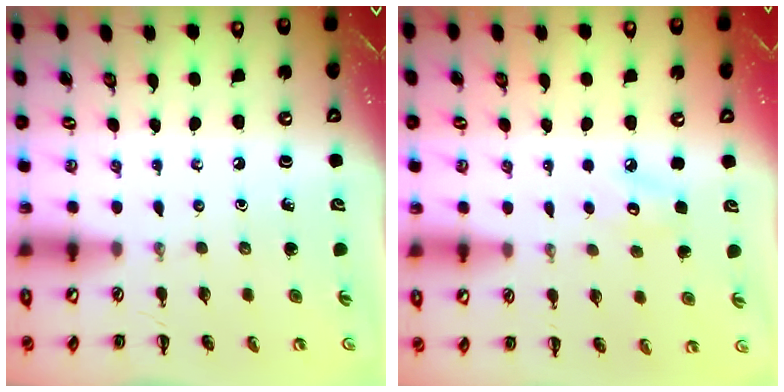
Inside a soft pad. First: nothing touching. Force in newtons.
{"total": 5.1, "press": 4.9, "slide": 1.3}